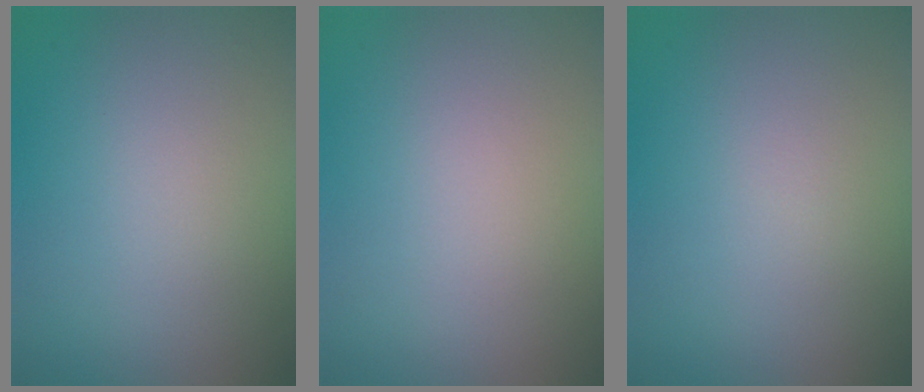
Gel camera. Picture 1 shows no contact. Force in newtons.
{"total": 0.0}
{"total": 0.0}